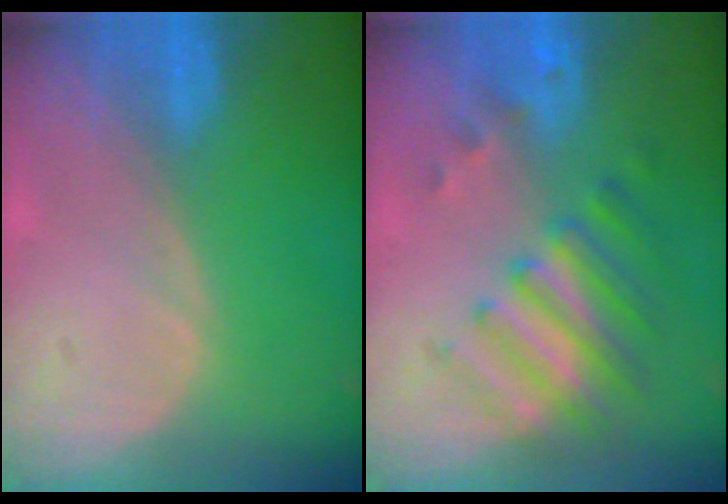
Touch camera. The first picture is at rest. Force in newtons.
{"total": 8.0, "press": 7.2, "slide": 3.6}